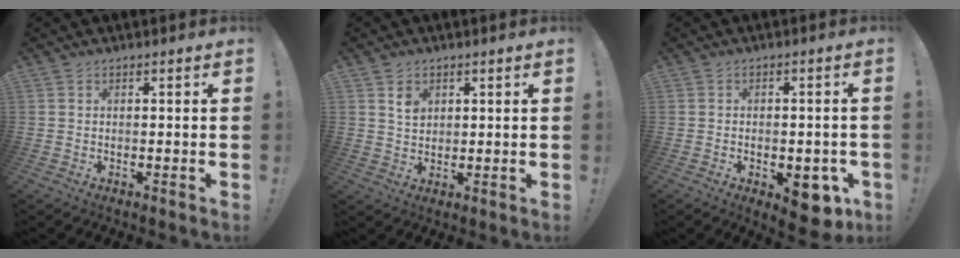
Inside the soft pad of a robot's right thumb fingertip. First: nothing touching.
{"total": 4.4, "force": [2.2, 3.5, 1.5], "torque": [-0.012, -0.012, 0.038]}
{"total": 8.5, "force": [-3.4, 4.7, 6.2], "torque": [-0.050, 0.012, -0.049]}